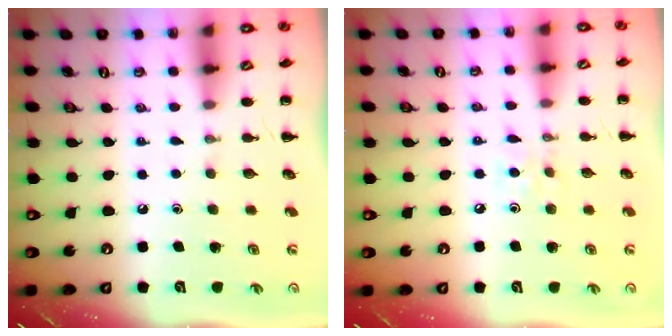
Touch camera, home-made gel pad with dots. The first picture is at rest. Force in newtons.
{"total": 4.4, "press": 4.0, "slide": 1.7}